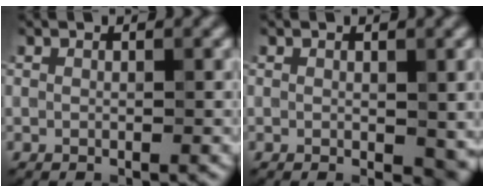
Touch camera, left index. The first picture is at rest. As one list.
[{"total": 2.7, "force": [0.0, 1.5, 2.2], "torque": [-0.026, -0.007, 0.004]}]